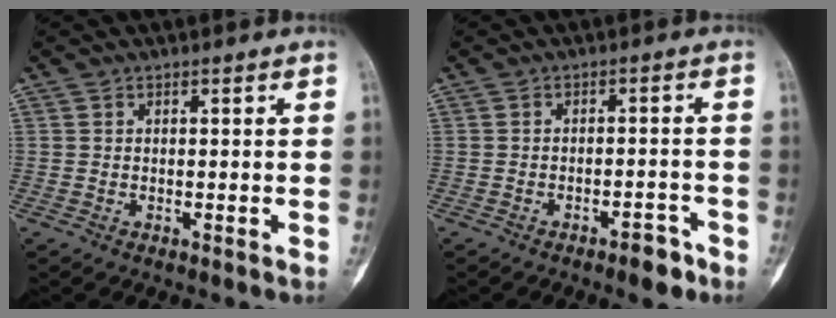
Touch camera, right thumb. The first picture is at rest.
{"total": 3.9, "force": [-2.7, 1.5, 2.4], "torque": [-0.022, 0.020, -0.037]}